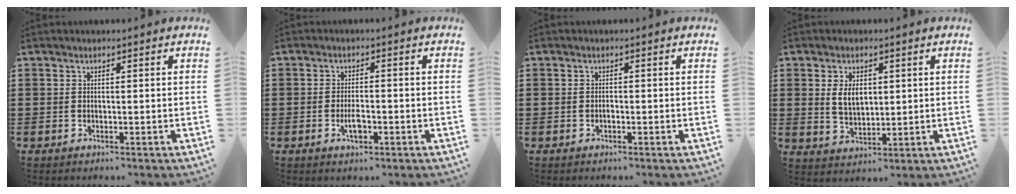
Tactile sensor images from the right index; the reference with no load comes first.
{"total": 3.2, "force": [-1.2, 1.1, 2.8], "torque": [-0.056, -0.001, -0.023]}
{"total": 0.6, "force": [-0.3, 0.2, 0.5], "torque": [-0.012, -0.005, -0.005]}
{"total": 4.3, "force": [0.9, 2.7, 3.3], "torque": [-0.064, 0.007, 0.014]}